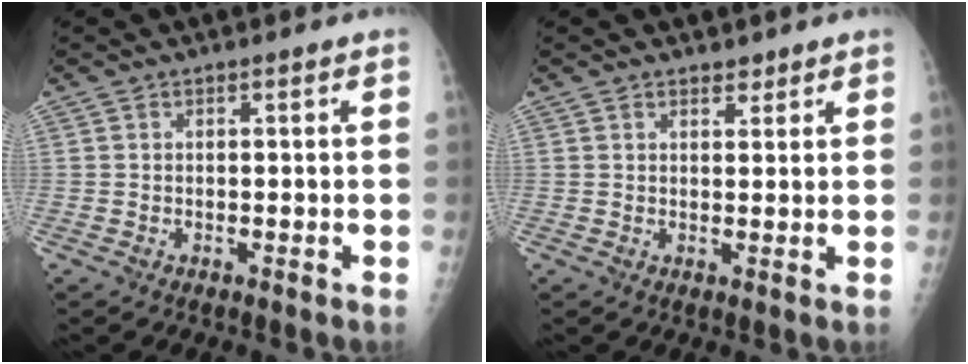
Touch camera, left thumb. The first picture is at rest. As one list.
[{"total": 1.8, "force": [1.5, 1.0, 0.5], "torque": [0.005, -0.010, 0.020]}]